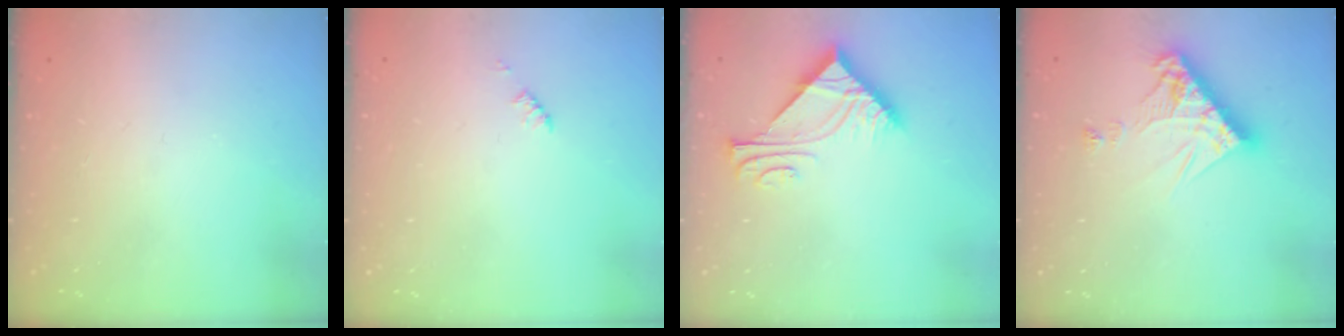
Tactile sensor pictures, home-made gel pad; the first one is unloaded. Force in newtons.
{"total": 1.2, "press": 1.2, "slide": 0.2}
{"total": 9.4, "press": 9.4, "slide": 0.8}
{"total": 11.6, "press": 11.6, "slide": 1.0}